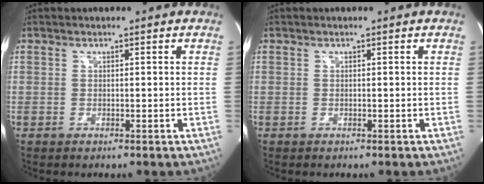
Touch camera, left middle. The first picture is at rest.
{"total": 0.0}